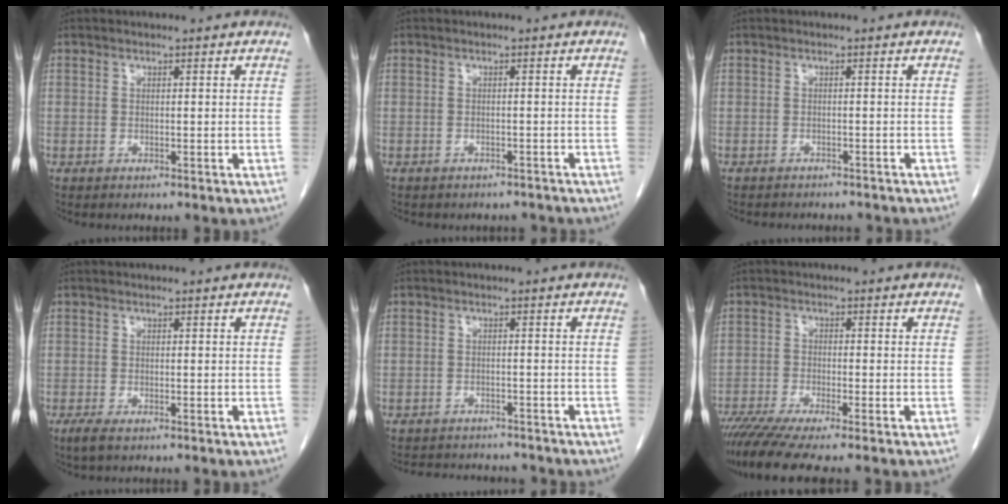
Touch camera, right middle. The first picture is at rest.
{"total": 5.0, "force": [-4.4, 2.2, 0.9], "torque": [-0.011, 0.006, -0.048]}
{"total": 6.8, "force": [-6.3, 2.0, 1.9], "torque": [-0.023, 0.001, -0.074]}
{"total": 1.8, "force": [-1.1, 0.4, 1.3], "torque": [-0.034, -0.006, -0.020]}
{"total": 8.2, "force": [-7.6, 2.6, 1.7], "torque": [-0.027, 0.008, -0.094]}
{"total": 9.4, "force": [-7.6, 0.0, 5.6], "torque": [-0.094, -0.023, -0.127]}